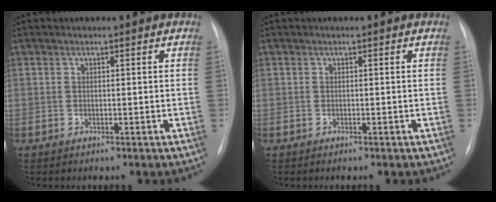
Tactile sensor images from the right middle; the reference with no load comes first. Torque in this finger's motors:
{"motor_torque": [-0.07, 0.02, 0.05, 0.01]}